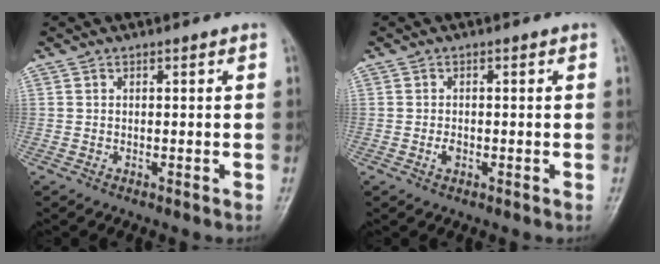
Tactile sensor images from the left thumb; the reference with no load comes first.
{"total": 1.6, "force": [-0.5, 1.1, 1.0], "torque": [-0.013, 0.001, -0.012]}